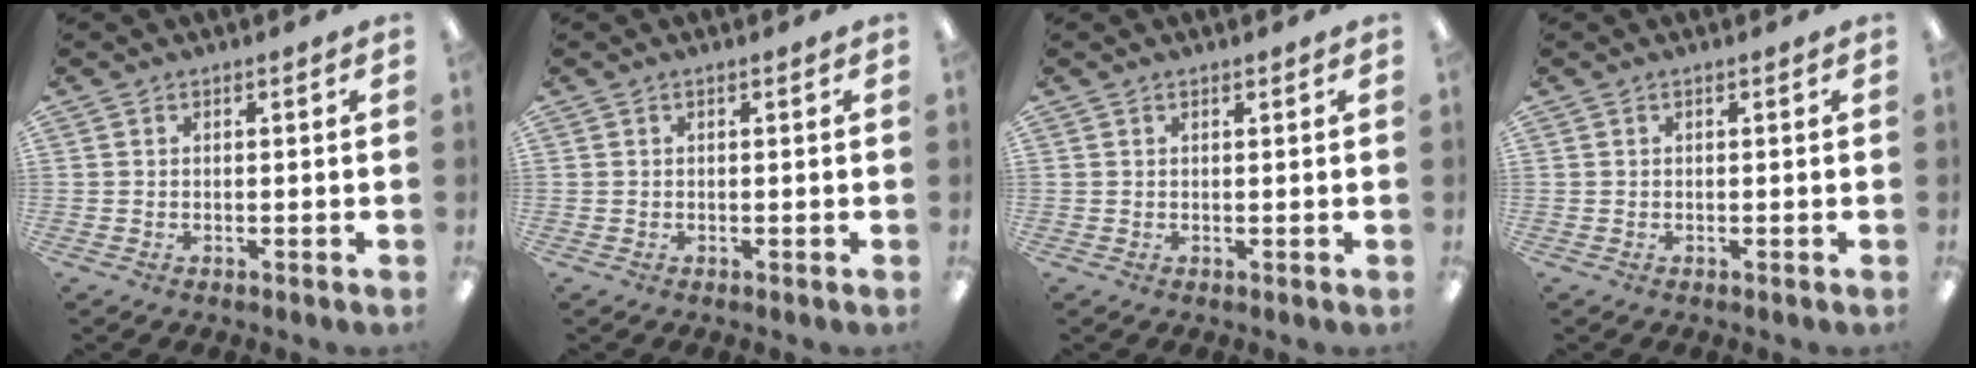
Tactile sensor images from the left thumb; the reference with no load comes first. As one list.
[{"total": 0.0}, {"total": 0.5, "force": [0.5, 0.2, 0.2], "torque": [-0.004, 0.002, 0.008]}, {"total": 0.0}]